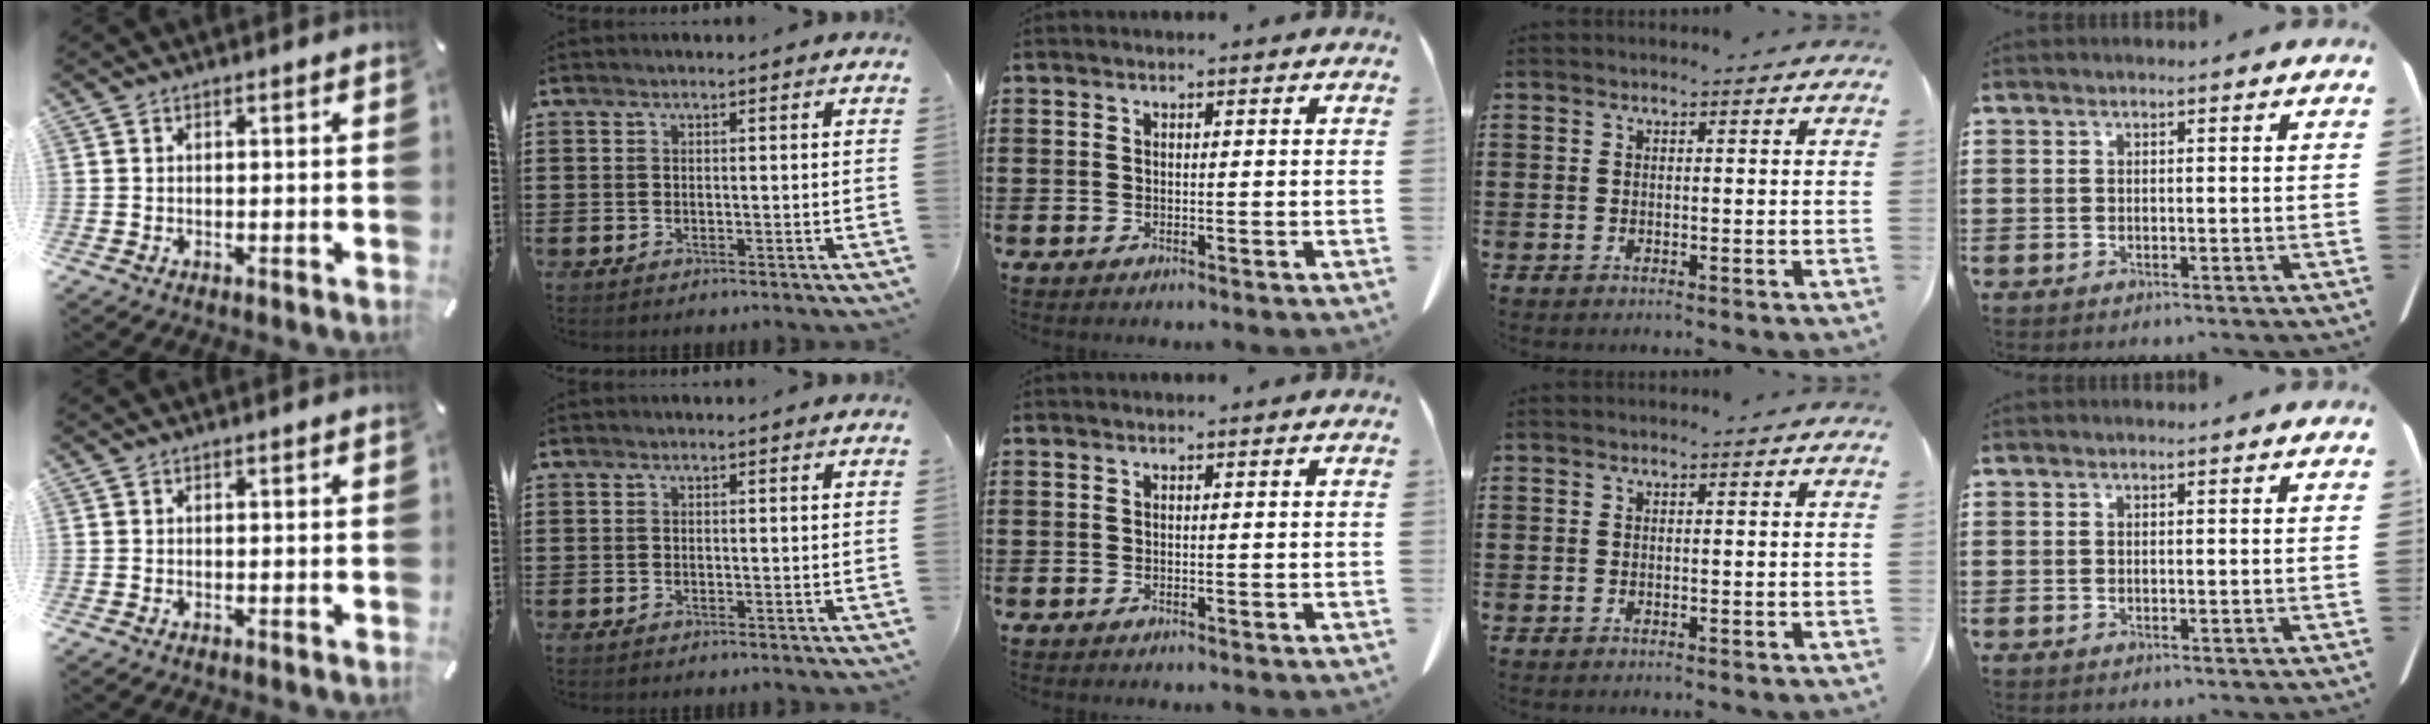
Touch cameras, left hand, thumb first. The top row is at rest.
{}